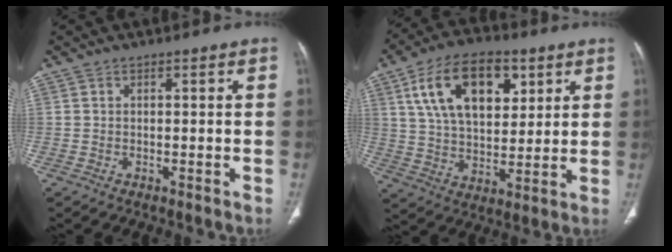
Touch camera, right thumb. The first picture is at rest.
{"total": 18.0, "force": [7.3, 10.3, 12.8], "torque": [-0.182, -0.016, 0.130]}